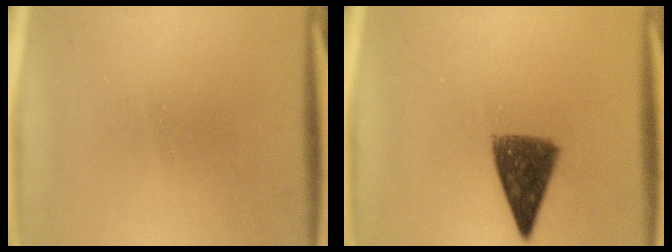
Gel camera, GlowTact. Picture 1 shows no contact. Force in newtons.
{"total": 8.4}